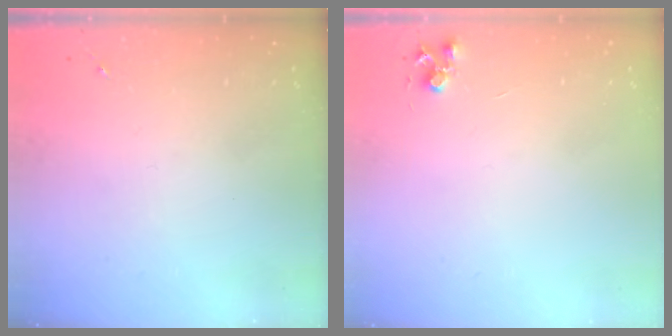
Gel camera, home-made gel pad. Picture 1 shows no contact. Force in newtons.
{"total": 4.6, "press": 4.5, "slide": 0.7}